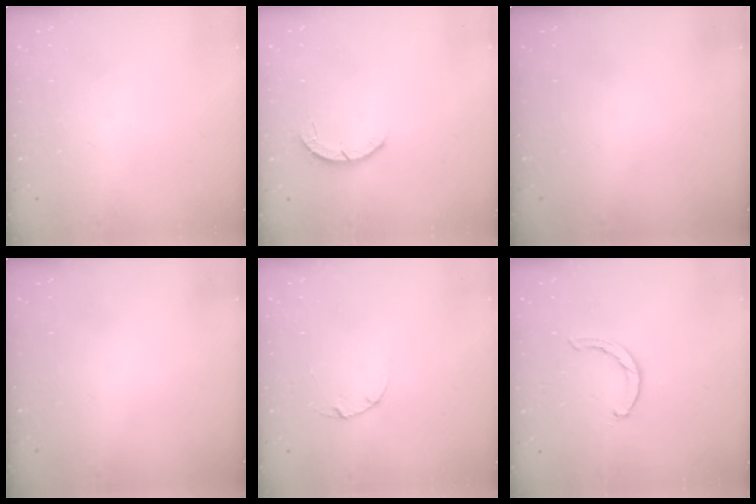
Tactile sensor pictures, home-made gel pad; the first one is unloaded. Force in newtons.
{"total": 2.8, "press": 2.8, "slide": 0.4}
{"total": 0.0}
{"total": 0.0}
{"total": 3.0, "press": 3.0, "slide": 0.4}
{"total": 2.3, "press": 2.2, "slide": 0.5}